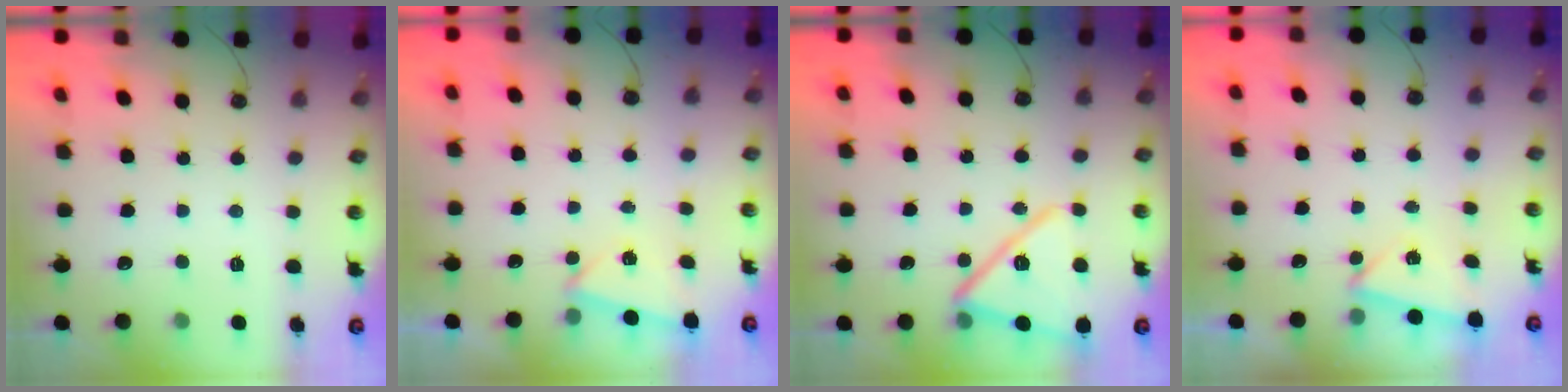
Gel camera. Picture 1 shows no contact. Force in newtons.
{"total": 2.5, "press": 2.4, "slide": 0.9}
{"total": 16.0, "press": 16.0, "slide": 1.2}
{"total": 2.0, "press": 1.9, "slide": 0.7}